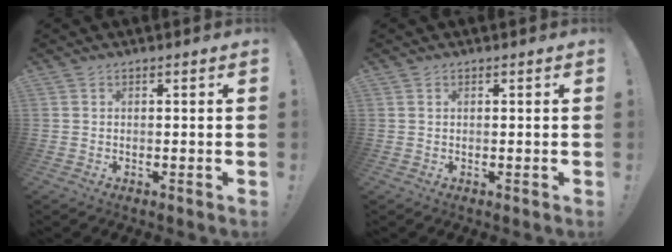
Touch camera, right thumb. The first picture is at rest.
{"total": 0.0}